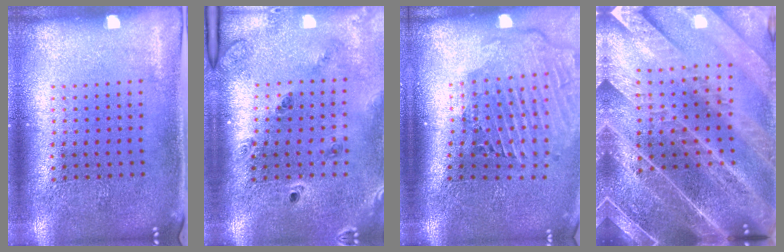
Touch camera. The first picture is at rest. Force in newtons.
{"total": 1.6, "press": 1.5, "slide": 0.4}
{"total": 2.8, "press": 2.2, "slide": 1.8}
{"total": 4.8, "press": 4.2, "slide": 2.2}